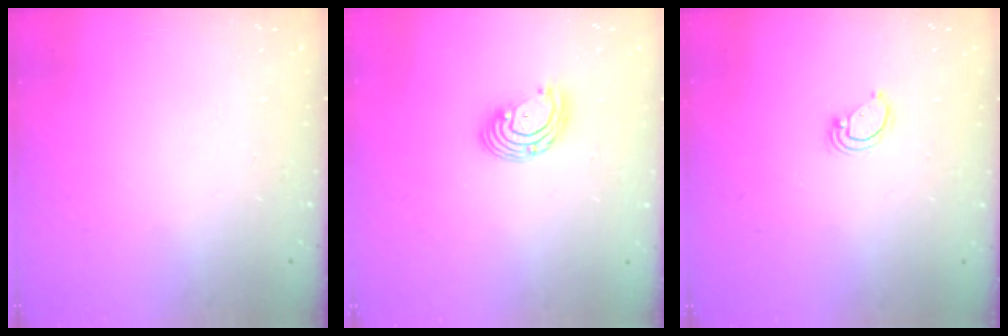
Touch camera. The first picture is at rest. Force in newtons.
{"total": 5.8, "press": 5.8, "slide": 0.7}
{"total": 2.8, "press": 2.8, "slide": 0.2}